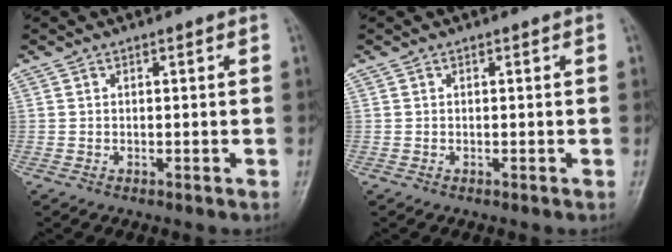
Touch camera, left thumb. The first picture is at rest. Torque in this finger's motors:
{"motor_torque": [0.00, 0.00, -0.07, -0.07, 0.00]}